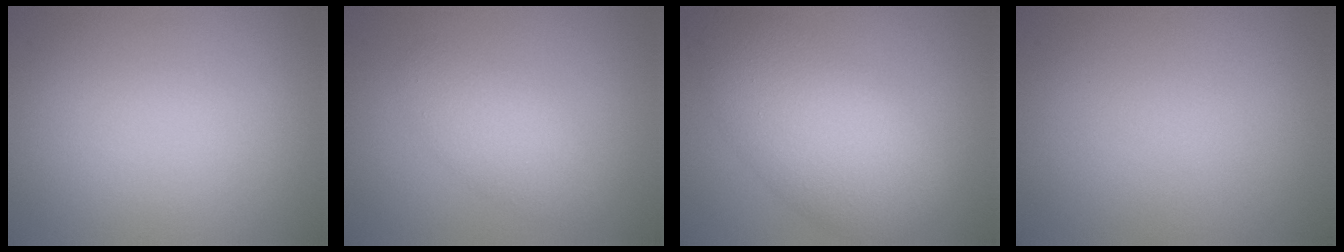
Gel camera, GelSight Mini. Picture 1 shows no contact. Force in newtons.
{"total": 2.8, "press": 2.8, "slide": 0.0}
{"total": 7.5, "press": 7.5, "slide": 0.1}
{"total": 0.0}